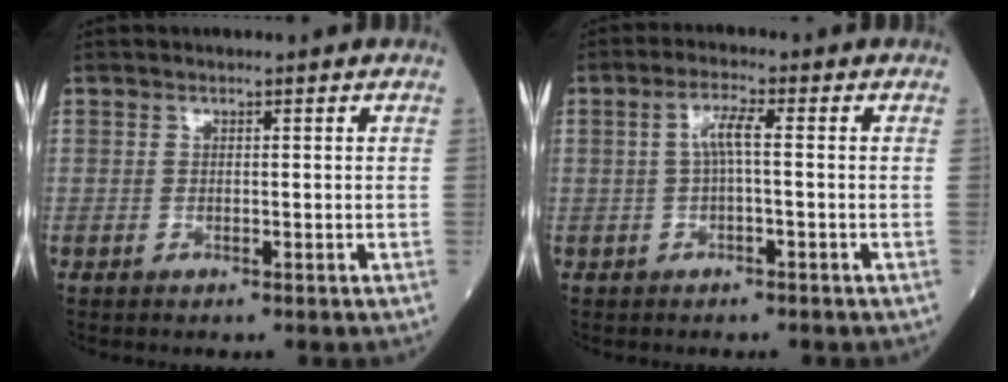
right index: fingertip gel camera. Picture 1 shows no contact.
{"total": 3.5, "force": [0.1, 0.3, 3.5], "torque": [-0.067, 0.011, 0.003]}